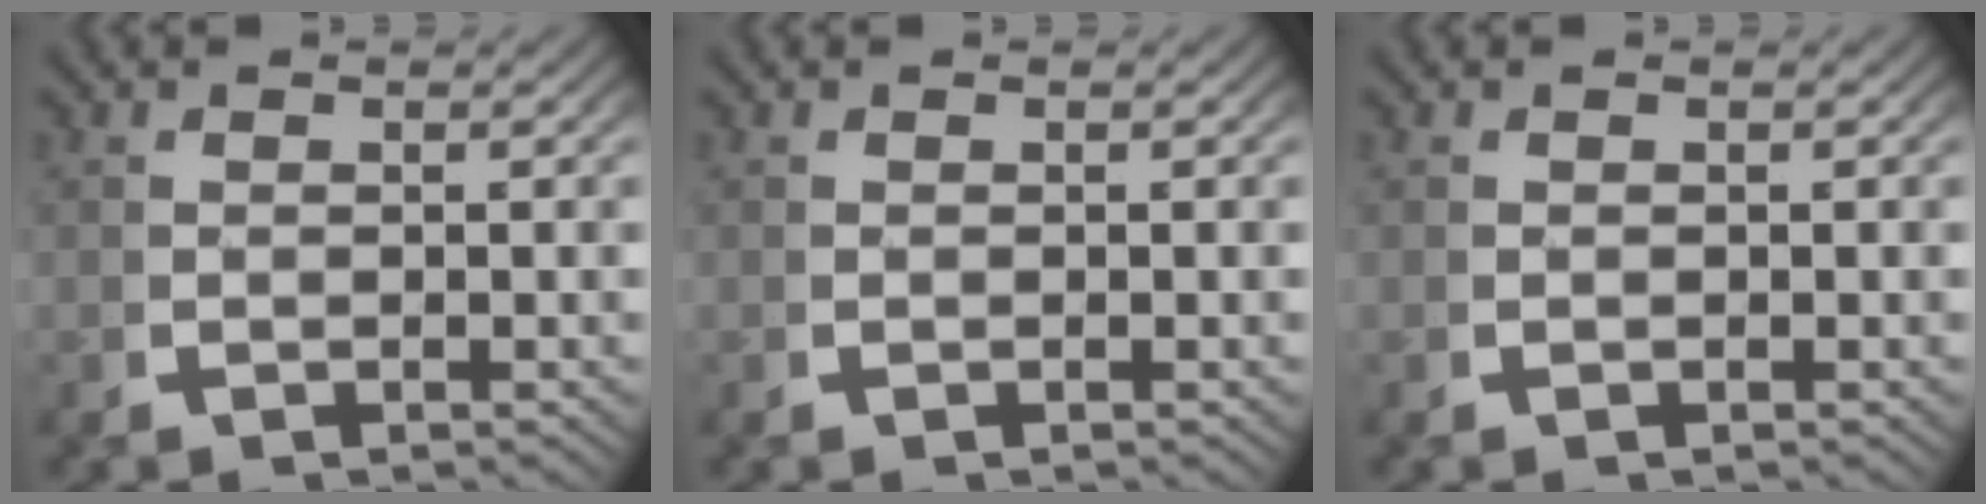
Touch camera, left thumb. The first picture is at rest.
{"total": 0.0}
{"total": 0.0}